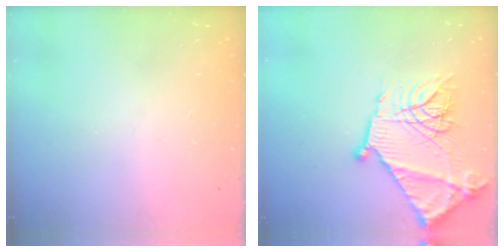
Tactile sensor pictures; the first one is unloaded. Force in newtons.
{"total": 21.3, "press": 21.2, "slide": 1.6}